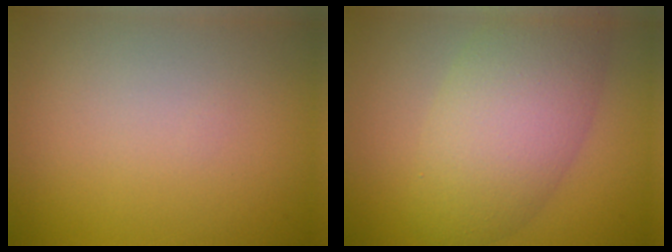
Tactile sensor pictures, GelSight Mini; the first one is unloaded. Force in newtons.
{"total": 7.9, "press": 7.9, "slide": 0.1}